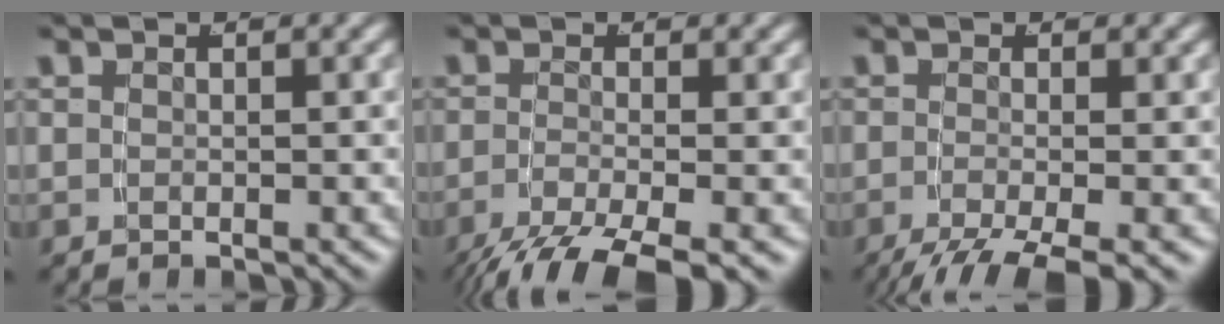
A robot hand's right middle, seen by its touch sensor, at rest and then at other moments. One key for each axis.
{"total": 5.6, "fx": -3.5, "fy": 1.8, "fz": 4.0, "tx": -0.078, "ty": -0.026, "tz": -0.037}
{"total": 5.7, "fx": -3.7, "fy": 2.1, "fz": 3.7, "tx": -0.064, "ty": -0.027, "tz": -0.041}